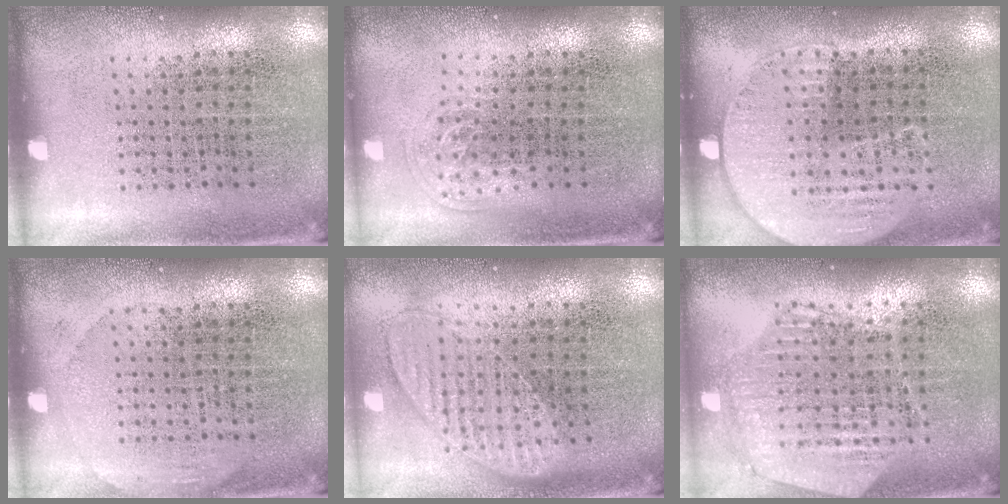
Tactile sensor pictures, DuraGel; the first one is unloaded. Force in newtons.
{"total": 0.9, "press": 0.6, "slide": 0.7}
{"total": 0.8, "press": 0.6, "slide": 0.5}
{"total": 0.8, "press": 0.8, "slide": 0.2}
{"total": 0.9, "press": 0.9, "slide": 0.1}
{"total": 1.1, "press": 1.1, "slide": 0.3}